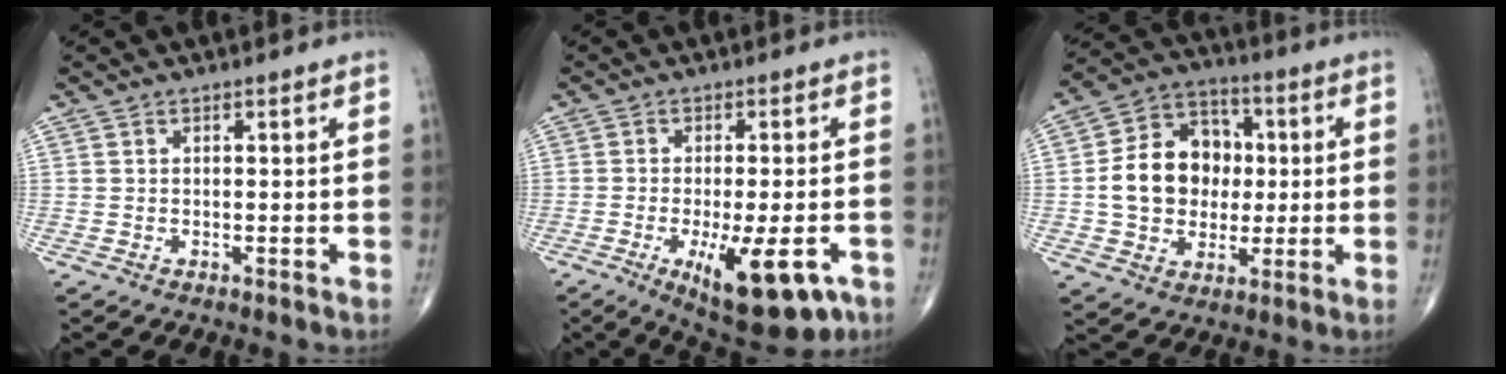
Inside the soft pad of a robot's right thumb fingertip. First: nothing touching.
{"total": 13.8, "force": [-5.8, 4.7, 11.6], "torque": [-0.149, -0.003, -0.072]}
{"total": 15.0, "force": [0.2, 12.1, 8.8], "torque": [-0.115, 0.025, 0.004]}